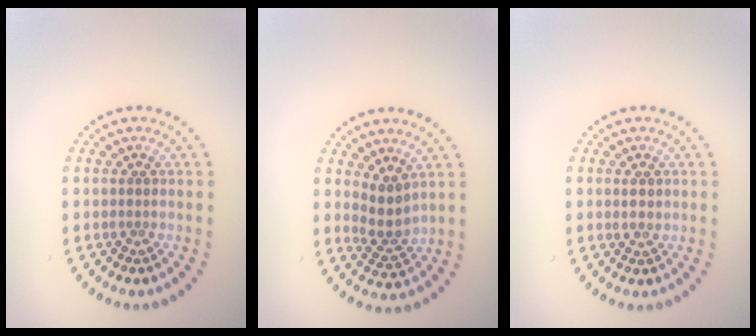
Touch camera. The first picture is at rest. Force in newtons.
{"total": 2.5, "press": 2.0, "slide": 1.6}
{"total": 1.1, "press": 1.1, "slide": 0.3}